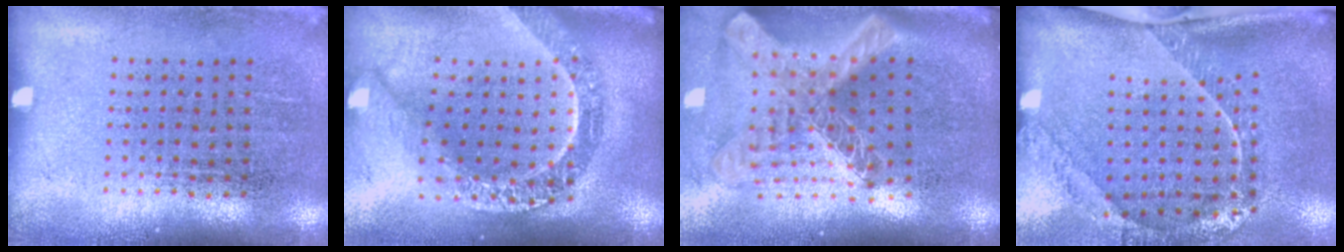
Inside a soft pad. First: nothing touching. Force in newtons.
{"total": 2.8, "press": 2.2, "slide": 1.7}
{"total": 2.8, "press": 2.0, "slide": 1.9}
{"total": 2.4, "press": 1.7, "slide": 1.8}